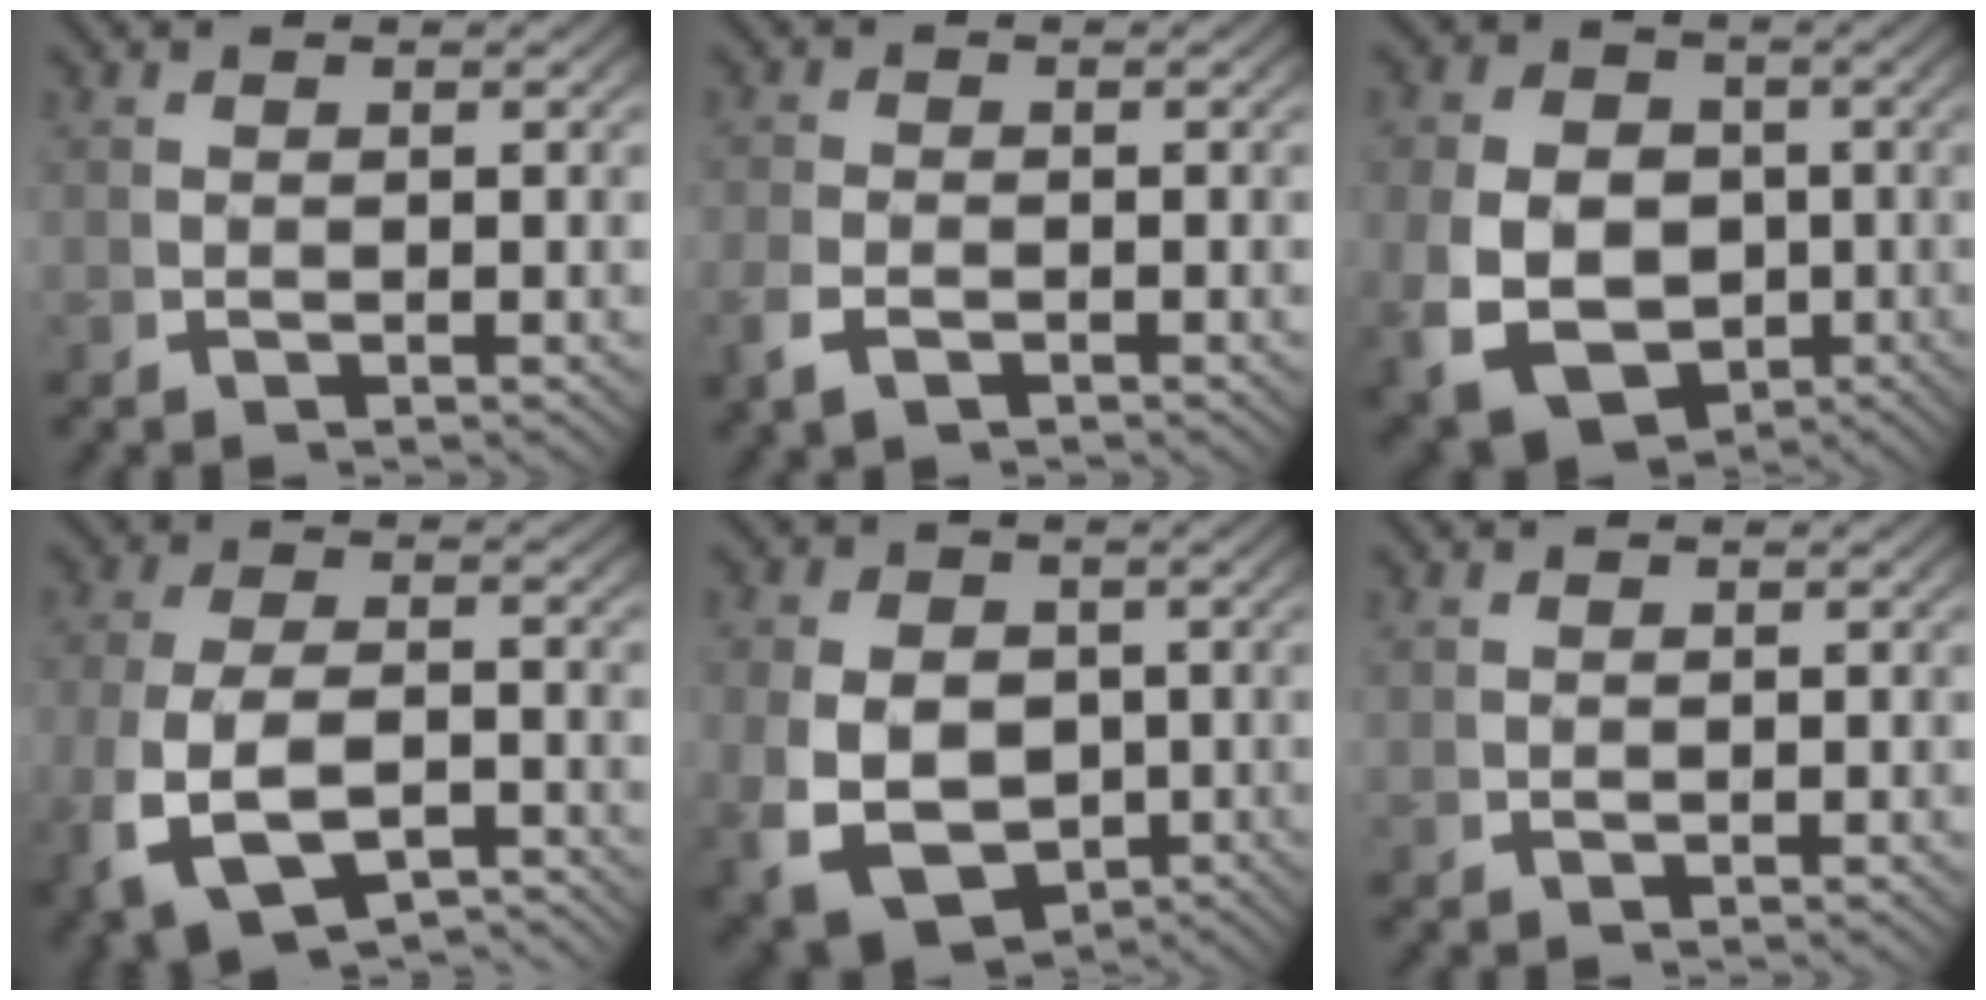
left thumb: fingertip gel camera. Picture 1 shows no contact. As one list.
[{"total": 1.8, "force": [-1.1, 1.1, 0.9], "torque": [-0.024, -0.008, -0.018]}, {"total": 13.0, "force": [-2.7, 10.5, 7.2], "torque": [-0.167, -0.070, -0.012]}, {"total": 8.1, "force": [-3.3, 4.8, 5.6], "torque": [-0.141, -0.032, -0.033]}, {"total": 12.4, "force": [-2.8, 9.7, 7.1], "torque": [-0.162, -0.072, -0.011]}, {"total": 0.5, "force": [0.4, 0.3, 0.0], "torque": [-0.005, -0.009, 0.014]}]